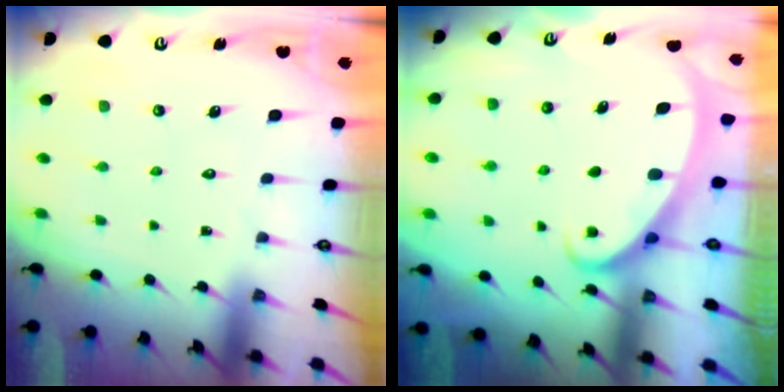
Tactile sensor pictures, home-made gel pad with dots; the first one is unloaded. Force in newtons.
{"total": 2.6, "press": 2.6, "slide": 0.4}